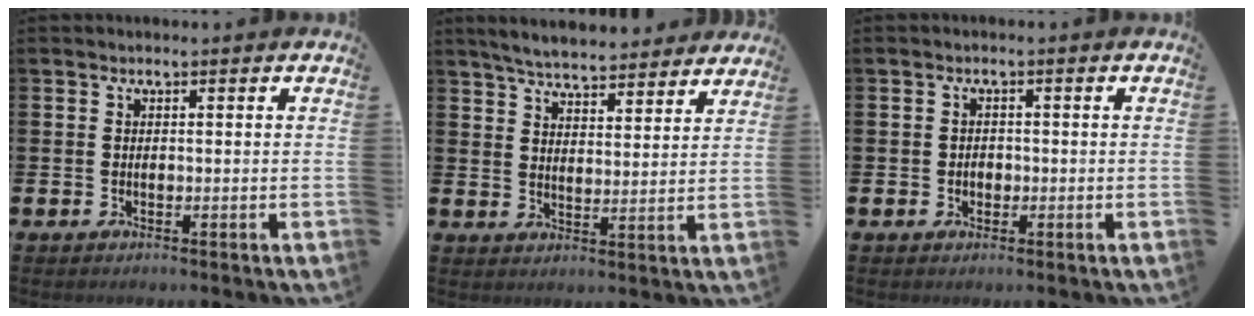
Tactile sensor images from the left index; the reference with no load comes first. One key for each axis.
{"total": 5.9, "fx": 5.8, "fy": 0.7, "fz": 1.0, "tx": -0.037, "ty": -0.035, "tz": 0.102}
{"total": 1.4, "fx": -0.2, "fy": 1.2, "fz": 0.7, "tx": -0.005, "ty": 0.003, "tz": -0.007}